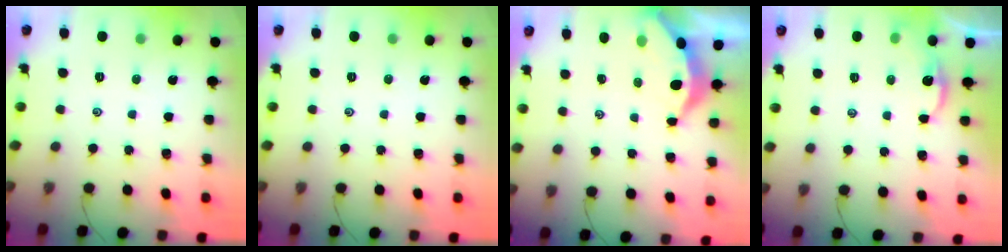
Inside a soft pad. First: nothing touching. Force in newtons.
{"total": 0.0}
{"total": 3.7, "press": 3.6, "slide": 0.4}
{"total": 1.3, "press": 1.3, "slide": 0.2}